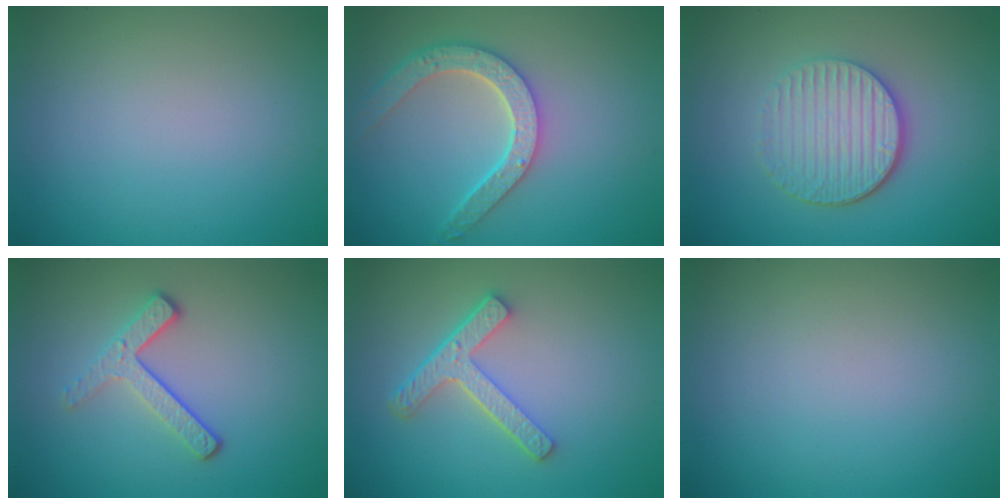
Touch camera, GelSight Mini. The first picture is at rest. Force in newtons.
{"total": 4.6, "press": 3.8, "slide": 2.7}
{"total": 4.5, "press": 3.6, "slide": 2.8}
{"total": 3.0, "press": 2.3, "slide": 2.0}
{"total": 3.9, "press": 2.9, "slide": 2.5}
{"total": 0.0}